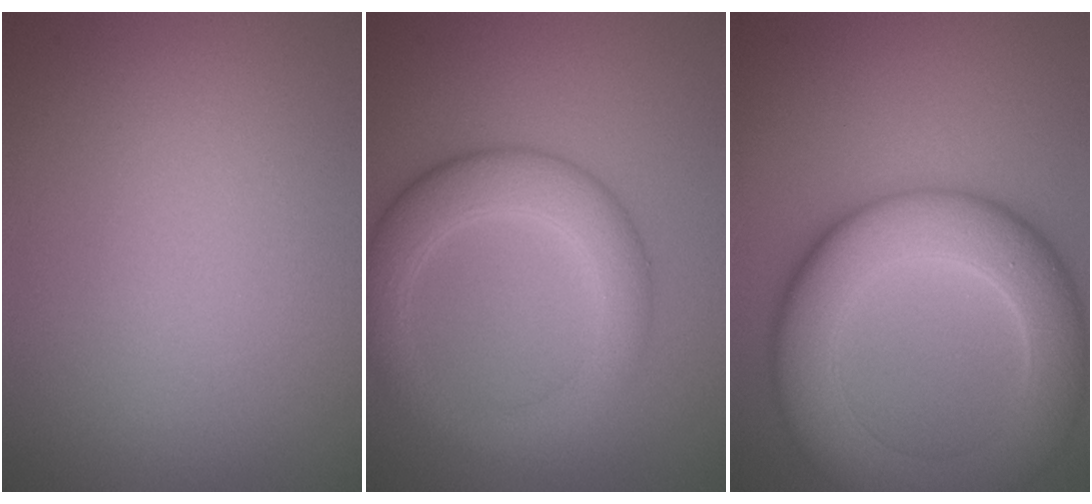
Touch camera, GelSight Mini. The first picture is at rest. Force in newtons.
{"total": 5.2, "press": 5.2, "slide": 0.1}
{"total": 9.8, "press": 9.8, "slide": 0.4}